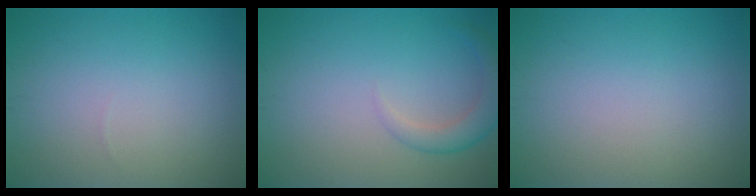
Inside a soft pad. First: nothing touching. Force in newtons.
{"total": 2.6, "press": 2.5, "slide": 0.2}
{"total": 0.0}